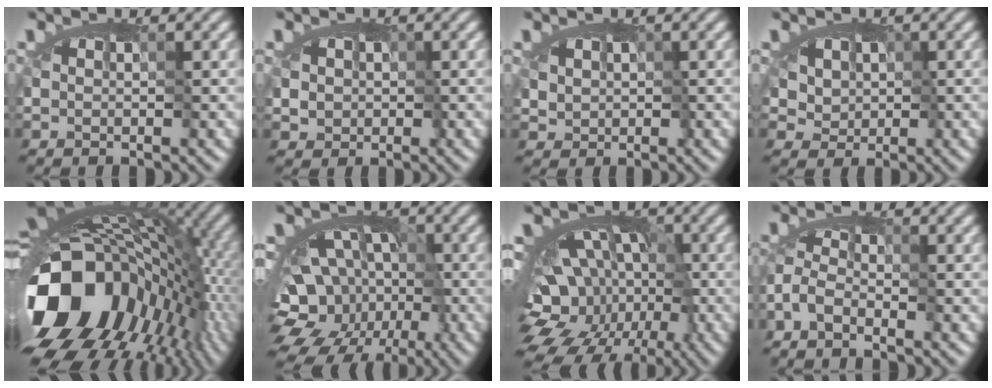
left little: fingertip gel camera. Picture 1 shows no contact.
{"total": 1.3, "force": [-0.4, 1.3, 0.1], "torque": [-0.016, -0.011, 0.019]}
{"total": 1.0, "force": [-0.2, 1.0, 0.3], "torque": [-0.017, -0.007, 0.009]}
{"total": 2.1, "force": [0.2, 2.0, 0.8], "torque": [-0.022, 0.001, 0.015]}
{"total": 16.8, "force": [-7.2, 11.4, 10.0], "torque": [-0.203, -0.030, -0.120]}
{"total": 12.6, "force": [-5.2, 9.3, 6.8], "torque": [-0.089, -0.008, -0.074]}
{"total": 14.9, "force": [-5.8, 10.7, 8.6], "torque": [-0.117, -0.014, -0.091]}
{"total": 2.8, "force": [-2.8, -0.1, 0.3], "torque": [-0.007, 0.000, -0.059]}